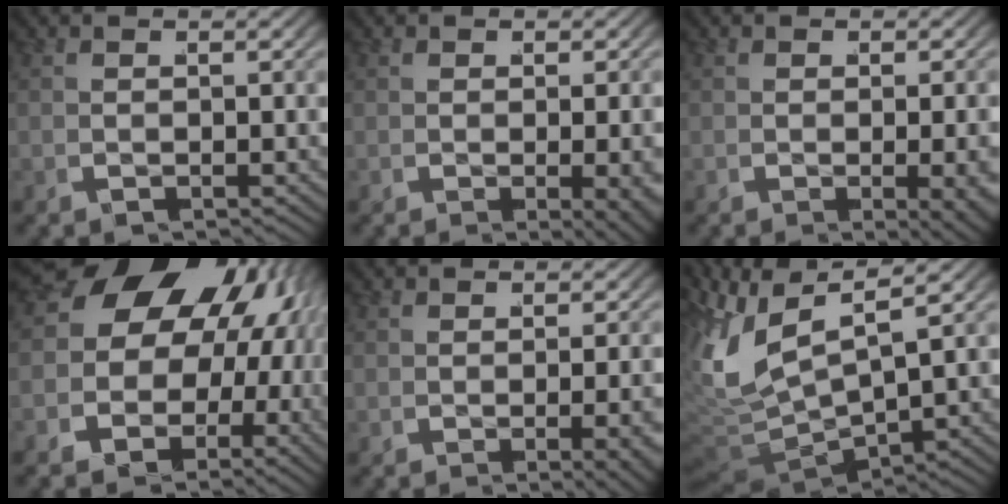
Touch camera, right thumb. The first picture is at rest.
{"total": 2.1, "force": [-0.5, 0.4, 2.0], "torque": [-0.027, -0.012, -0.001]}
{"total": 2.4, "force": [-0.6, 0.5, 2.3], "torque": [-0.031, -0.012, -0.002]}
{"total": 16.9, "force": [1.4, 13.8, 9.7], "torque": [-0.200, -0.014, 0.000]}
{"total": 2.3, "force": [-0.8, 0.5, 2.1], "torque": [-0.028, -0.005, -0.008]}
{"total": 13.2, "force": [-0.2, 9.5, 9.2], "torque": [-0.238, -0.055, 0.005]}